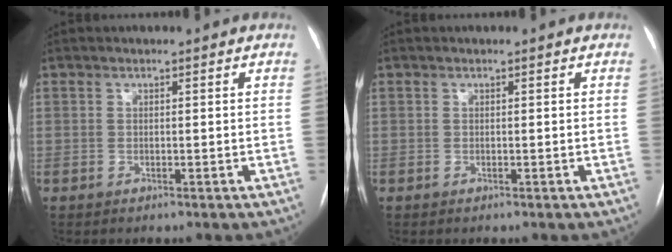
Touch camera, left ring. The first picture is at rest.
{"total": 0.0}